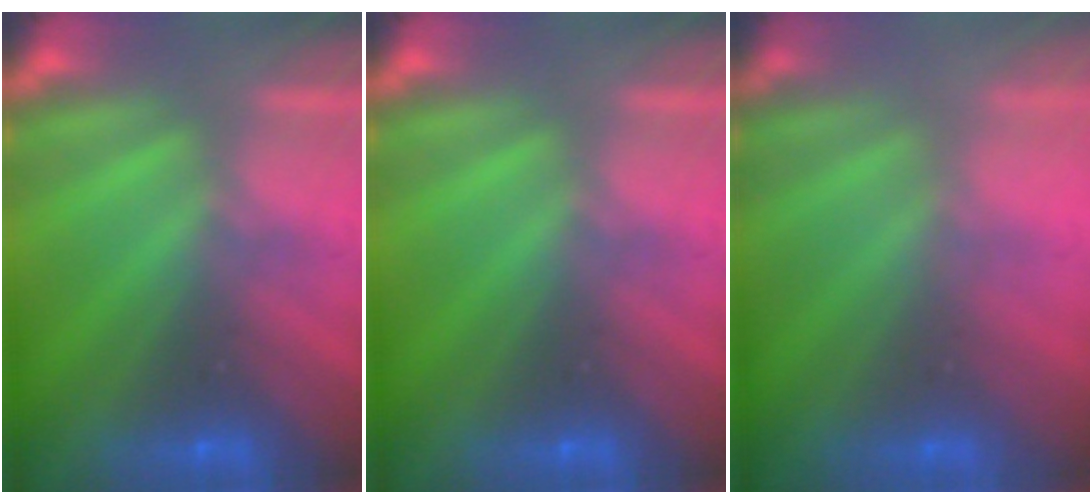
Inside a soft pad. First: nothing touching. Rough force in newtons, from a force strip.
{"total": 0.0}
{"total": 2.5}